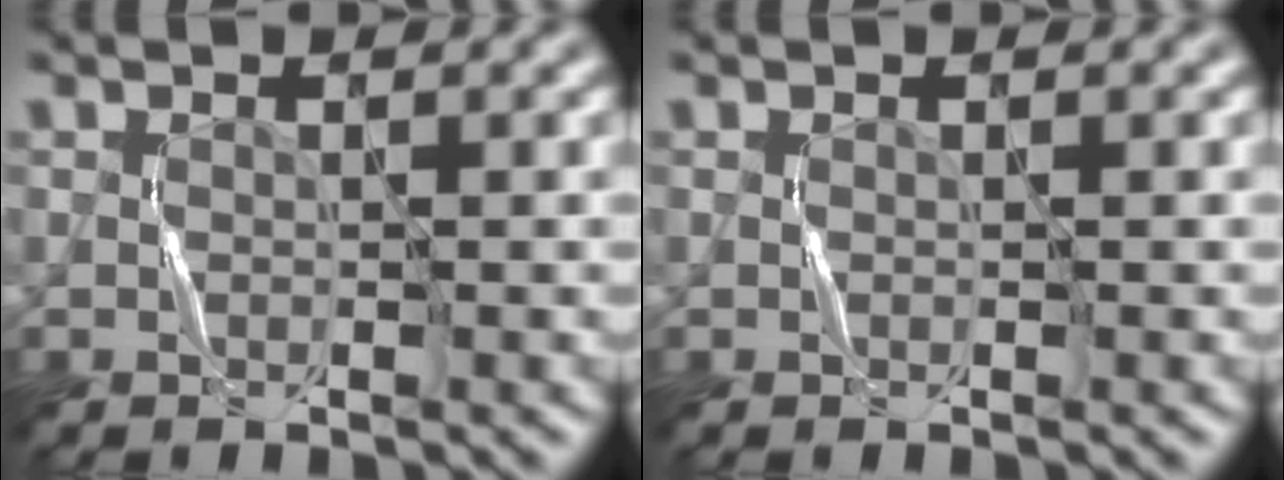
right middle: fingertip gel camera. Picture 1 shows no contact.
{"total": 0.0}